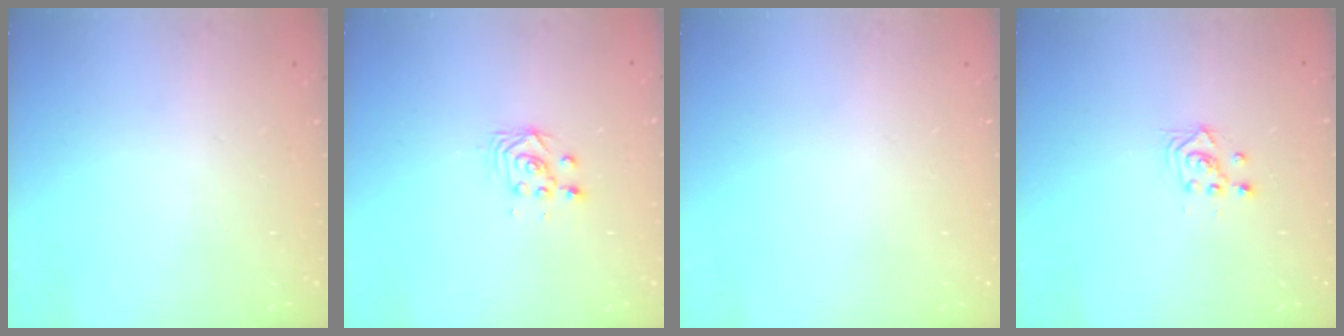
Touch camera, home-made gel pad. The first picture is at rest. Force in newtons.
{"total": 3.0, "press": 3.0, "slide": 0.2}
{"total": 0.0}
{"total": 2.3, "press": 2.3, "slide": 0.1}